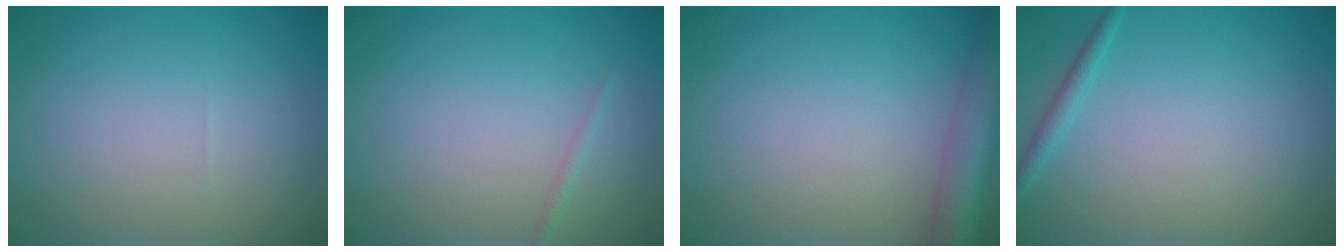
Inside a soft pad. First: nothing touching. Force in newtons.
{"total": 0.6, "press": 0.6, "slide": 0.1}
{"total": 5.5, "press": 5.5, "slide": 0.3}
{"total": 1.1, "press": 1.1, "slide": 0.0}